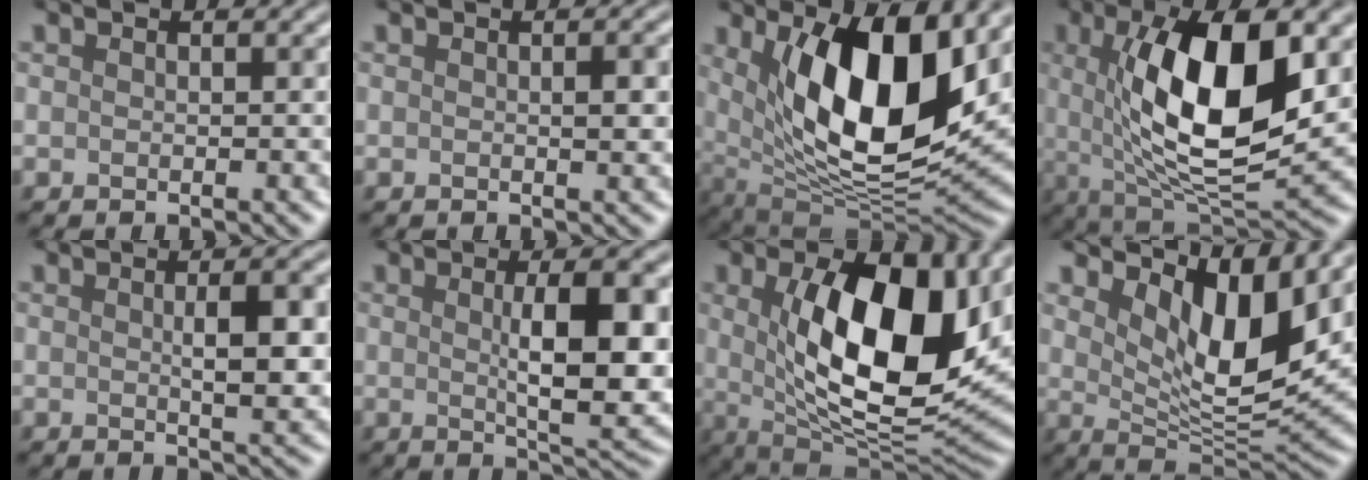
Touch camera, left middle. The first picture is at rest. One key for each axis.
{"total": 1.6, "fx": 0.1, "fy": 0.3, "fz": 1.6, "tx": -0.021, "ty": 0.001, "tz": 0.002}
{"total": 12.5, "fx": 3.5, "fy": 5.1, "fz": 10.9, "tx": -0.175, "ty": -0.021, "tz": 0.062}
{"total": 11.8, "fx": 1.8, "fy": 4.3, "fz": 10.8, "tx": -0.177, "ty": 0.000, "tz": 0.032}
{"total": 5.2, "fx": 0.5, "fy": 1.3, "fz": 5.0, "tx": -0.070, "ty": 0.003, "tz": 0.009}
{"total": 8.4, "fx": 0.8, "fy": 2.3, "fz": 8.1, "tx": -0.110, "ty": -0.001, "tz": 0.017}
{"total": 13.8, "fx": 2.3, "fy": 6.3, "fz": 12.1, "tx": -0.185, "ty": -0.012, "tz": 0.039}
{"total": 8.3, "fx": 3.6, "fy": 3.3, "fz": 6.7, "tx": -0.114, "ty": -0.022, "tz": 0.059}